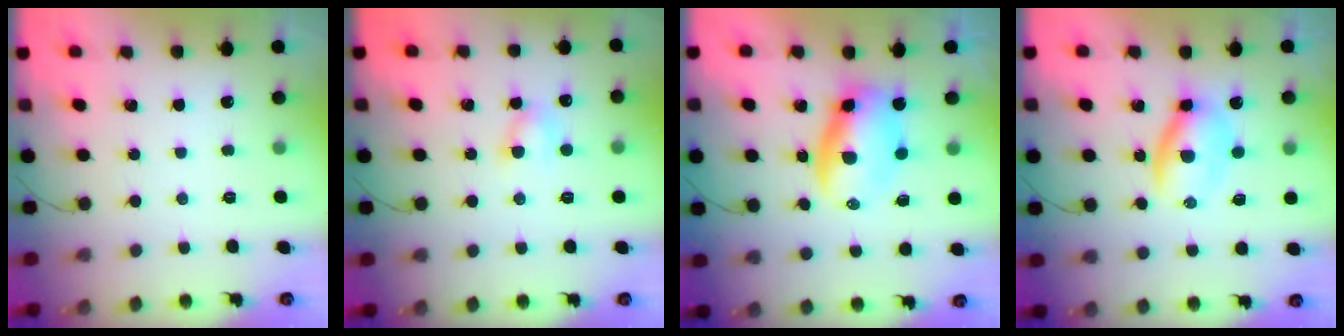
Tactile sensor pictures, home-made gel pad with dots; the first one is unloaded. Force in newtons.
{"total": 4.6, "press": 4.5, "slide": 0.8}
{"total": 7.1, "press": 6.8, "slide": 2.0}
{"total": 6.0, "press": 5.9, "slide": 1.0}